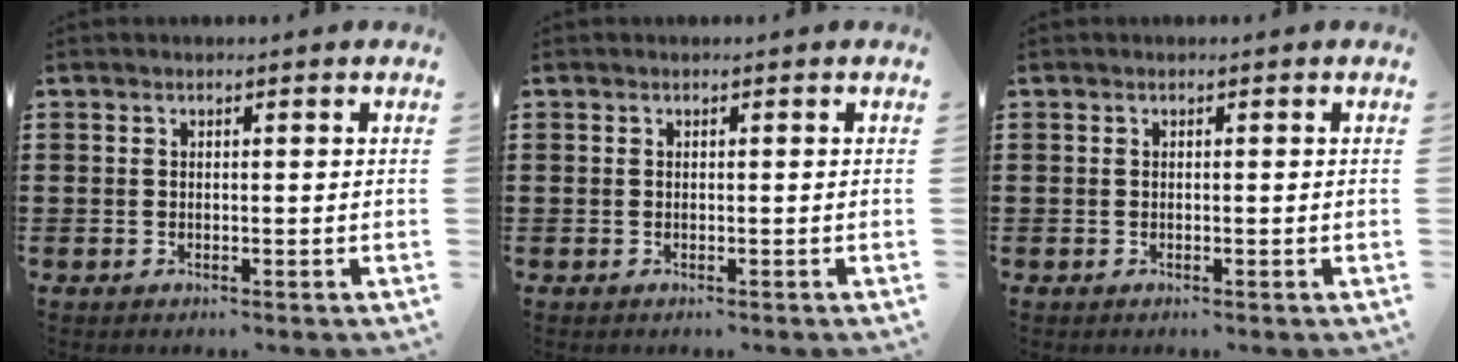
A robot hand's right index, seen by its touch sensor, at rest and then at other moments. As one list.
[{"total": 0.0}, {"total": 0.0}]